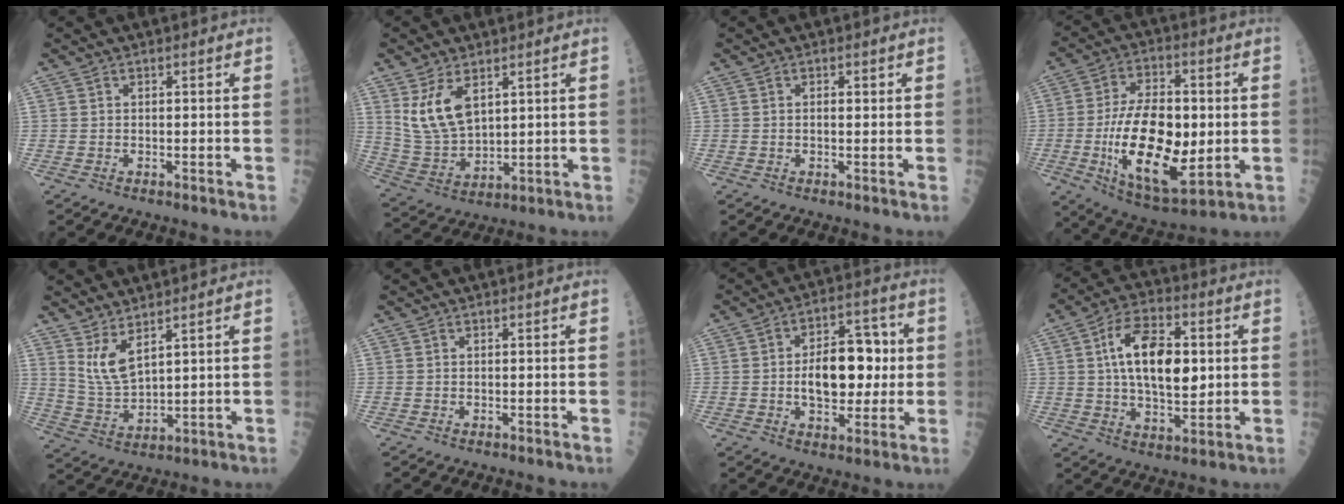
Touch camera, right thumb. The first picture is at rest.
{"total": 10.2, "force": [4.5, 5.6, 7.3], "torque": [-0.132, -0.021, 0.106]}
{"total": 1.0, "force": [0.2, 0.5, 0.9], "torque": [-0.016, 0.000, 0.004]}
{"total": 21.3, "force": [-2.2, 9.9, 18.7], "torque": [-0.320, -0.006, -0.023]}
{"total": 6.6, "force": [4.1, 2.0, 4.8], "torque": [-0.096, -0.041, 0.092]}
{"total": 0.0}
{"total": 13.9, "force": [0.3, 8.1, 11.3], "torque": [-0.130, 0.021, 0.005]}
{"total": 15.9, "force": [2.5, 8.2, 13.4], "torque": [-0.204, 0.003, 0.040]}